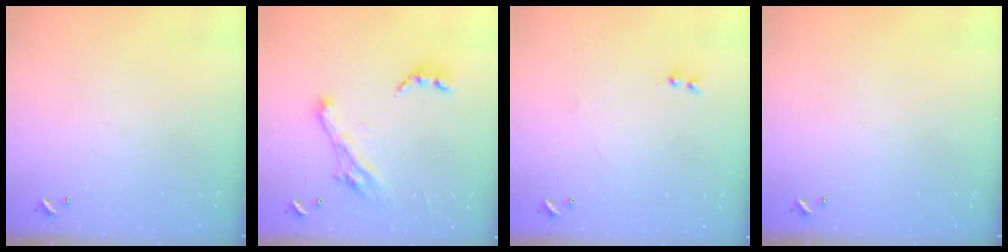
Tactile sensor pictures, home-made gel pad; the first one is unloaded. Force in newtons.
{"total": 10.6, "press": 10.5, "slide": 1.7}
{"total": 2.0, "press": 2.0, "slide": 0.5}
{"total": 0.0}